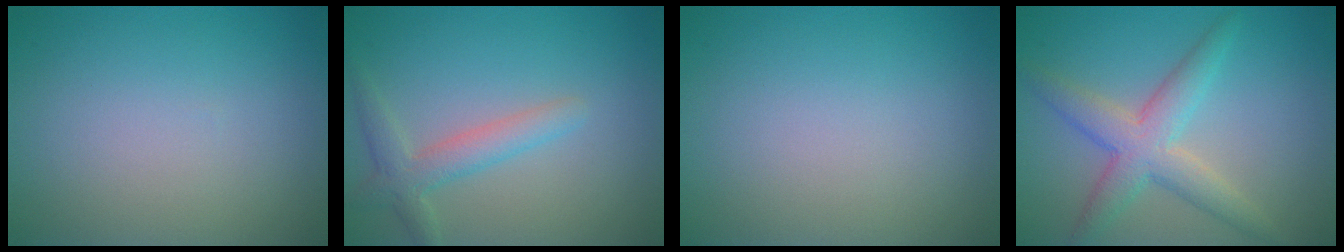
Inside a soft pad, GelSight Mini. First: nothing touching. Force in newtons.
{"total": 2.8, "press": 2.8, "slide": 0.3}
{"total": 0.0}
{"total": 4.6, "press": 4.6, "slide": 0.2}